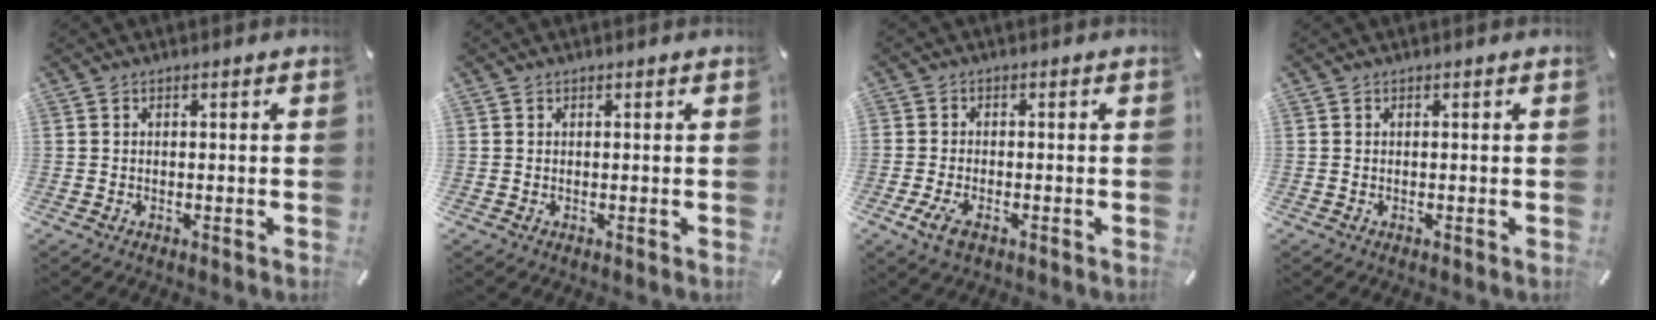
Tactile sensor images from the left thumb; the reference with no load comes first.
{"total": 0.0}
{"total": 3.9, "force": [-2.0, 2.2, 2.6], "torque": [-0.068, 0.000, -0.041]}
{"total": 0.0}